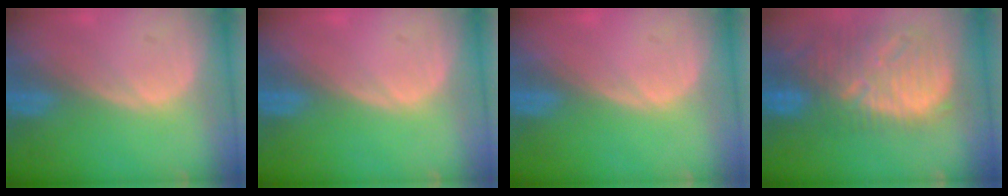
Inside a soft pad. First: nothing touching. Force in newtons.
{"total": 0.0}
{"total": 0.0}
{"total": 13.4, "press": 11.5, "slide": 7.0}